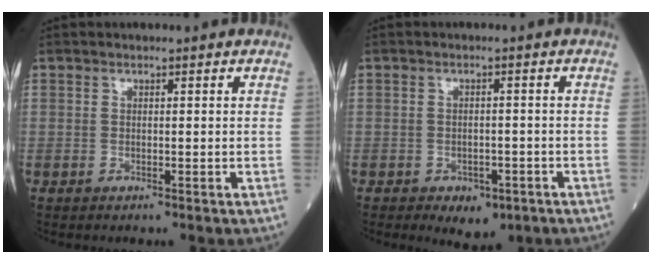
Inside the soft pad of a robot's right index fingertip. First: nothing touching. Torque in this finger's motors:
{"motor_torque": [-0.12, -0.12, 0.03, 0.00]}